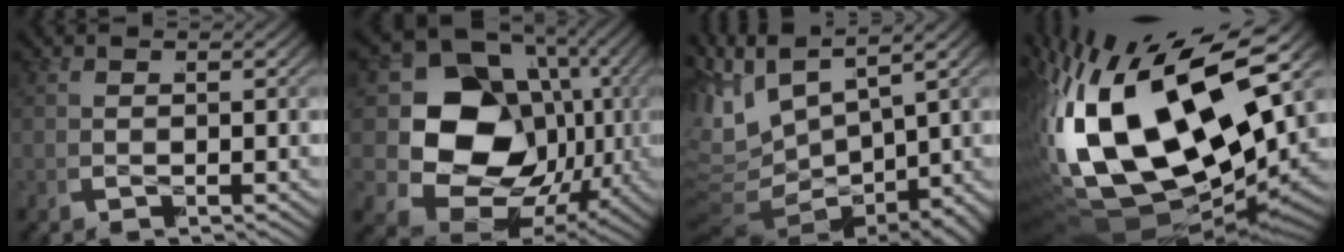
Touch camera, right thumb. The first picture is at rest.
{"total": 22.3, "force": [-0.9, 16.8, 14.6], "torque": [-0.288, -0.040, -0.010]}
{"total": 11.1, "force": [0.2, 7.5, 8.1], "torque": [-0.179, -0.019, 0.007]}
{"total": 23.8, "force": [-2.5, 14.7, 18.6], "torque": [-0.401, -0.044, -0.020]}